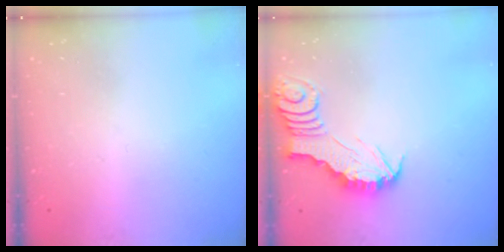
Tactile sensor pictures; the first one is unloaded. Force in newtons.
{"total": 3.0, "press": 3.0, "slide": 0.3}